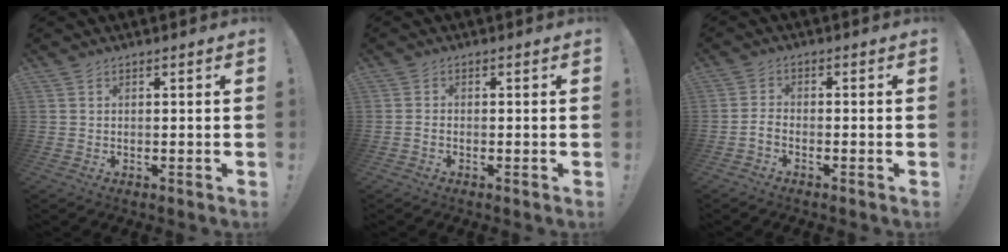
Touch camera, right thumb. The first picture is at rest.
{"total": 1.0, "force": [-0.8, 0.1, 0.6], "torque": [-0.012, 0.003, -0.013]}
{"total": 2.6, "force": [-1.9, 0.7, 1.6], "torque": [-0.034, 0.007, -0.034]}